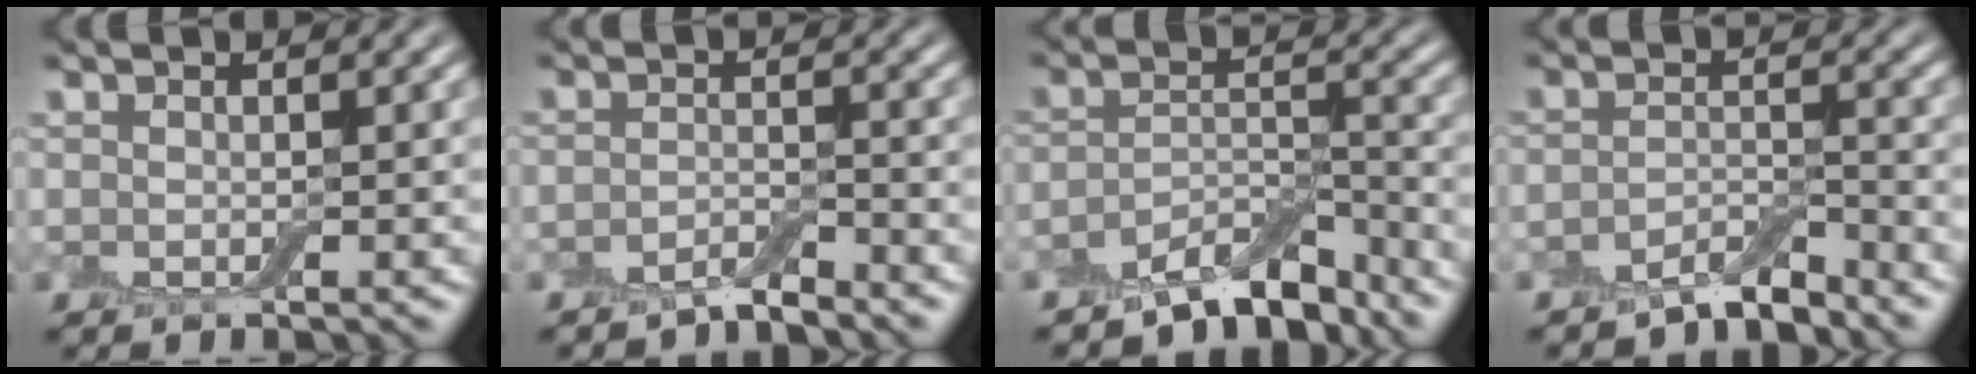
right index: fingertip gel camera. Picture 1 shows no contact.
{"total": 2.2, "force": [-2.0, 0.3, 0.9], "torque": [-0.015, 0.004, -0.040]}
{"total": 6.0, "force": [-5.2, 1.8, 2.4], "torque": [-0.034, -0.004, -0.089]}
{"total": 3.2, "force": [-2.9, 0.6, 1.3], "torque": [-0.022, 0.006, -0.059]}